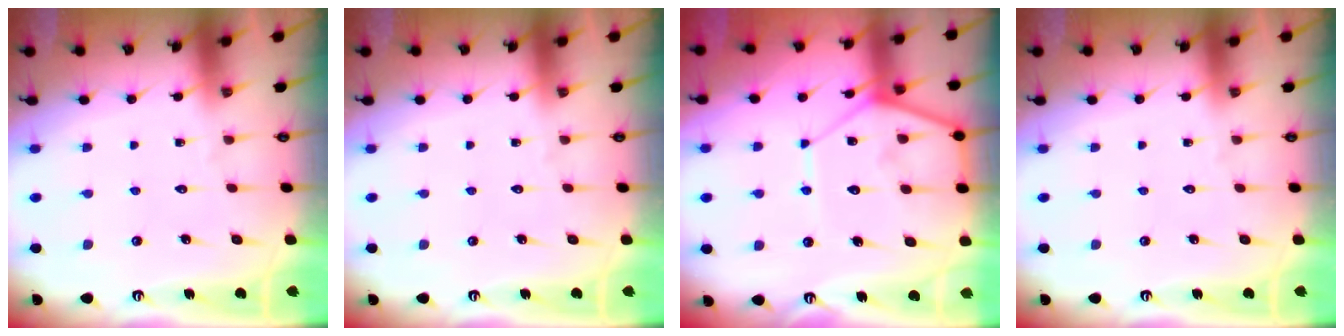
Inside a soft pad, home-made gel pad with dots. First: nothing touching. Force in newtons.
{"total": 0.0}
{"total": 10.5, "press": 10.4, "slide": 1.0}
{"total": 0.0}